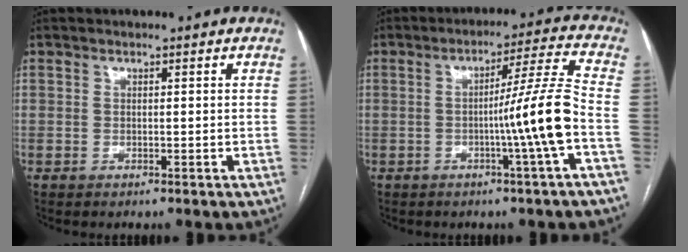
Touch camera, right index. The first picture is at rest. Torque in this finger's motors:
{"motor_torque": [0.97, -0.29, 0.71, 0.16]}